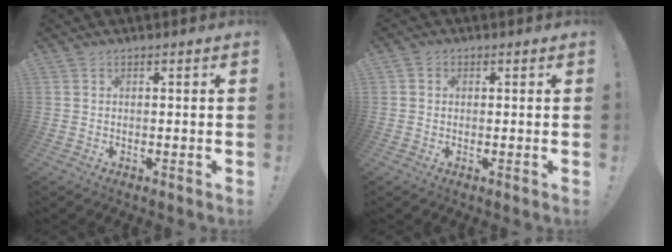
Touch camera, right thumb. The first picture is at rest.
{"total": 1.4, "force": [0.0, 1.3, 0.5], "torque": [-0.002, 0.002, -0.002]}